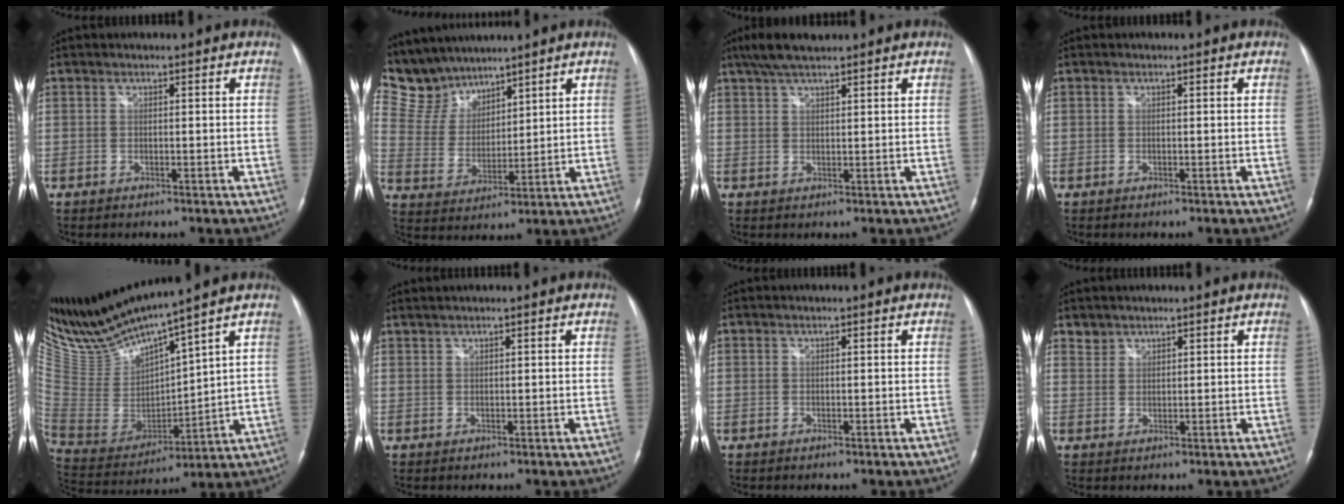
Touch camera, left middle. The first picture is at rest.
{"total": 8.5, "force": [7.9, 3.0, 0.1], "torque": [-0.022, 0.018, 0.175]}
{"total": 5.4, "force": [4.4, 0.8, 3.0], "torque": [-0.063, 0.021, 0.084]}
{"total": 0.0}
{"total": 15.2, "force": [13.1, -0.5, 7.6], "torque": [-0.153, -0.019, 0.267]}
{"total": 1.2, "force": [1.1, -0.1, 0.4], "torque": [-0.012, 0.011, 0.026]}
{"total": 0.0}
{"total": 1.6, "force": [1.4, 0.8, -0.3], "torque": [0.011, 0.007, 0.023]}